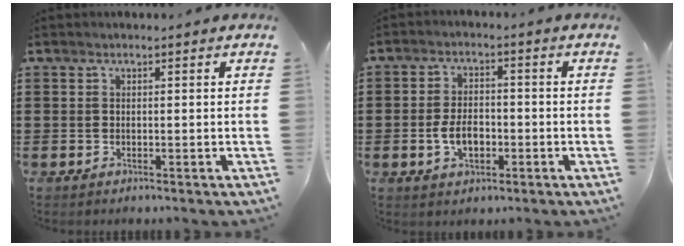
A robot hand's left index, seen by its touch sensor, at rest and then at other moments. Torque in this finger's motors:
{"motor_torque": [0.94, 0.94, 0.32, 0.09]}